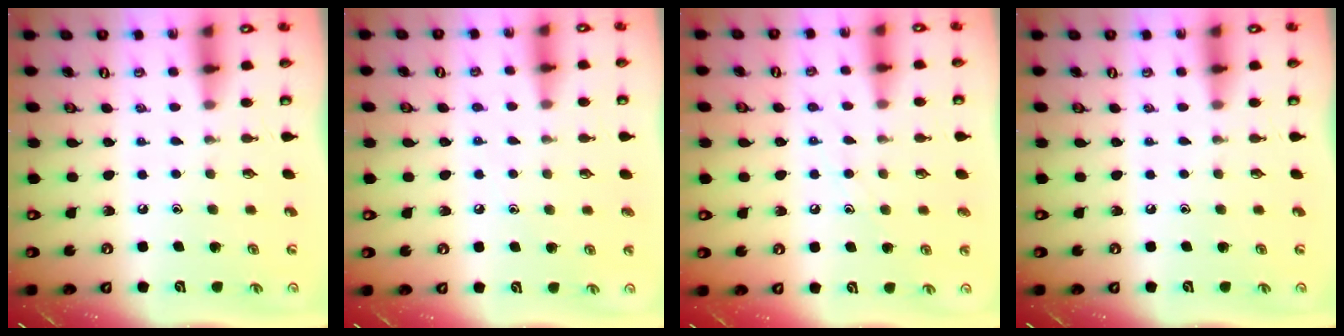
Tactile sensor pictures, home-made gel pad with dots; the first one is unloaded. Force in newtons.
{"total": 4.2, "press": 4.2, "slide": 0.5}
{"total": 6.6, "press": 6.6, "slide": 0.5}
{"total": 0.0}